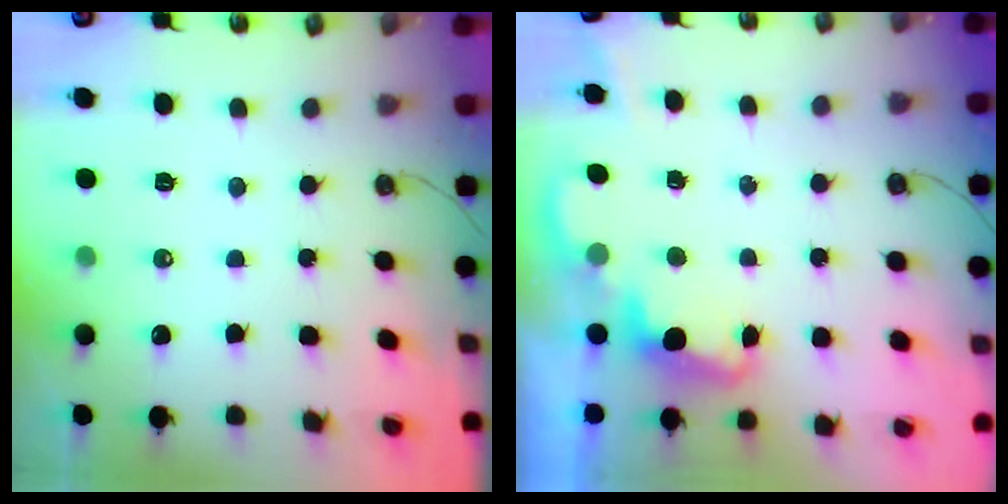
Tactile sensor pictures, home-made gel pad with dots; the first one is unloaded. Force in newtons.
{"total": 2.5, "press": 2.4, "slide": 0.5}